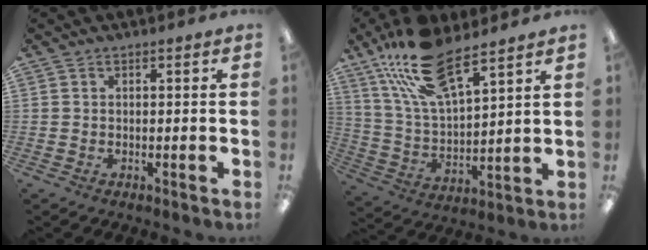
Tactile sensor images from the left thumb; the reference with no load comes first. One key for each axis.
{"total": 18.0, "fx": 13.2, "fy": 6.0, "fz": 10.8, "tx": -0.216, "ty": -0.053, "tz": 0.231}